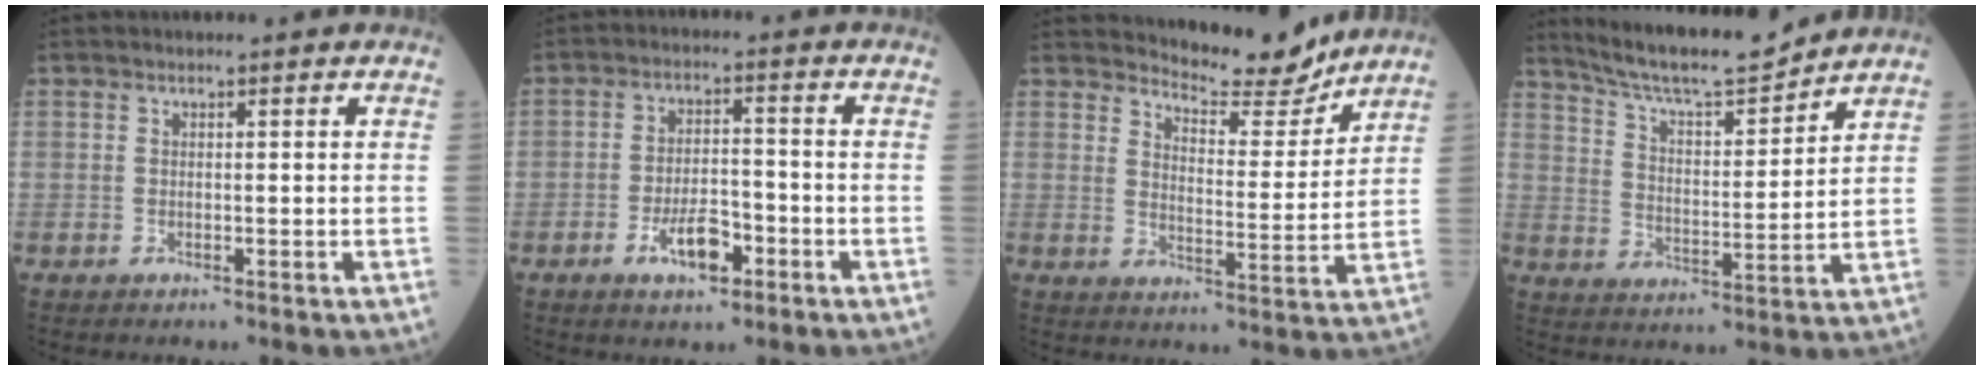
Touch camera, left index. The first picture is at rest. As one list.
[{"total": 5.9, "force": [-3.0, 2.4, 4.5], "torque": [-0.086, 0.001, -0.050]}, {"total": 8.5, "force": [8.3, 1.2, 1.3], "torque": [-0.030, -0.020, 0.123]}, {"total": 12.4, "force": [11.6, 0.6, 4.3], "torque": [-0.080, -0.003, 0.198]}]